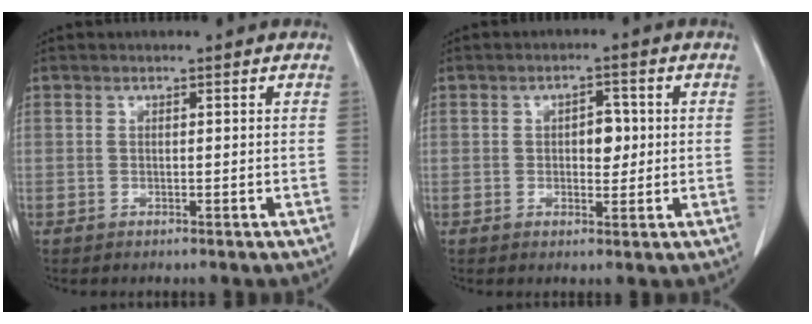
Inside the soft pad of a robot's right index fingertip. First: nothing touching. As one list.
[{"total": 3.5, "force": [0.2, 2.0, 2.9], "torque": [-0.038, 0.006, 0.006]}]